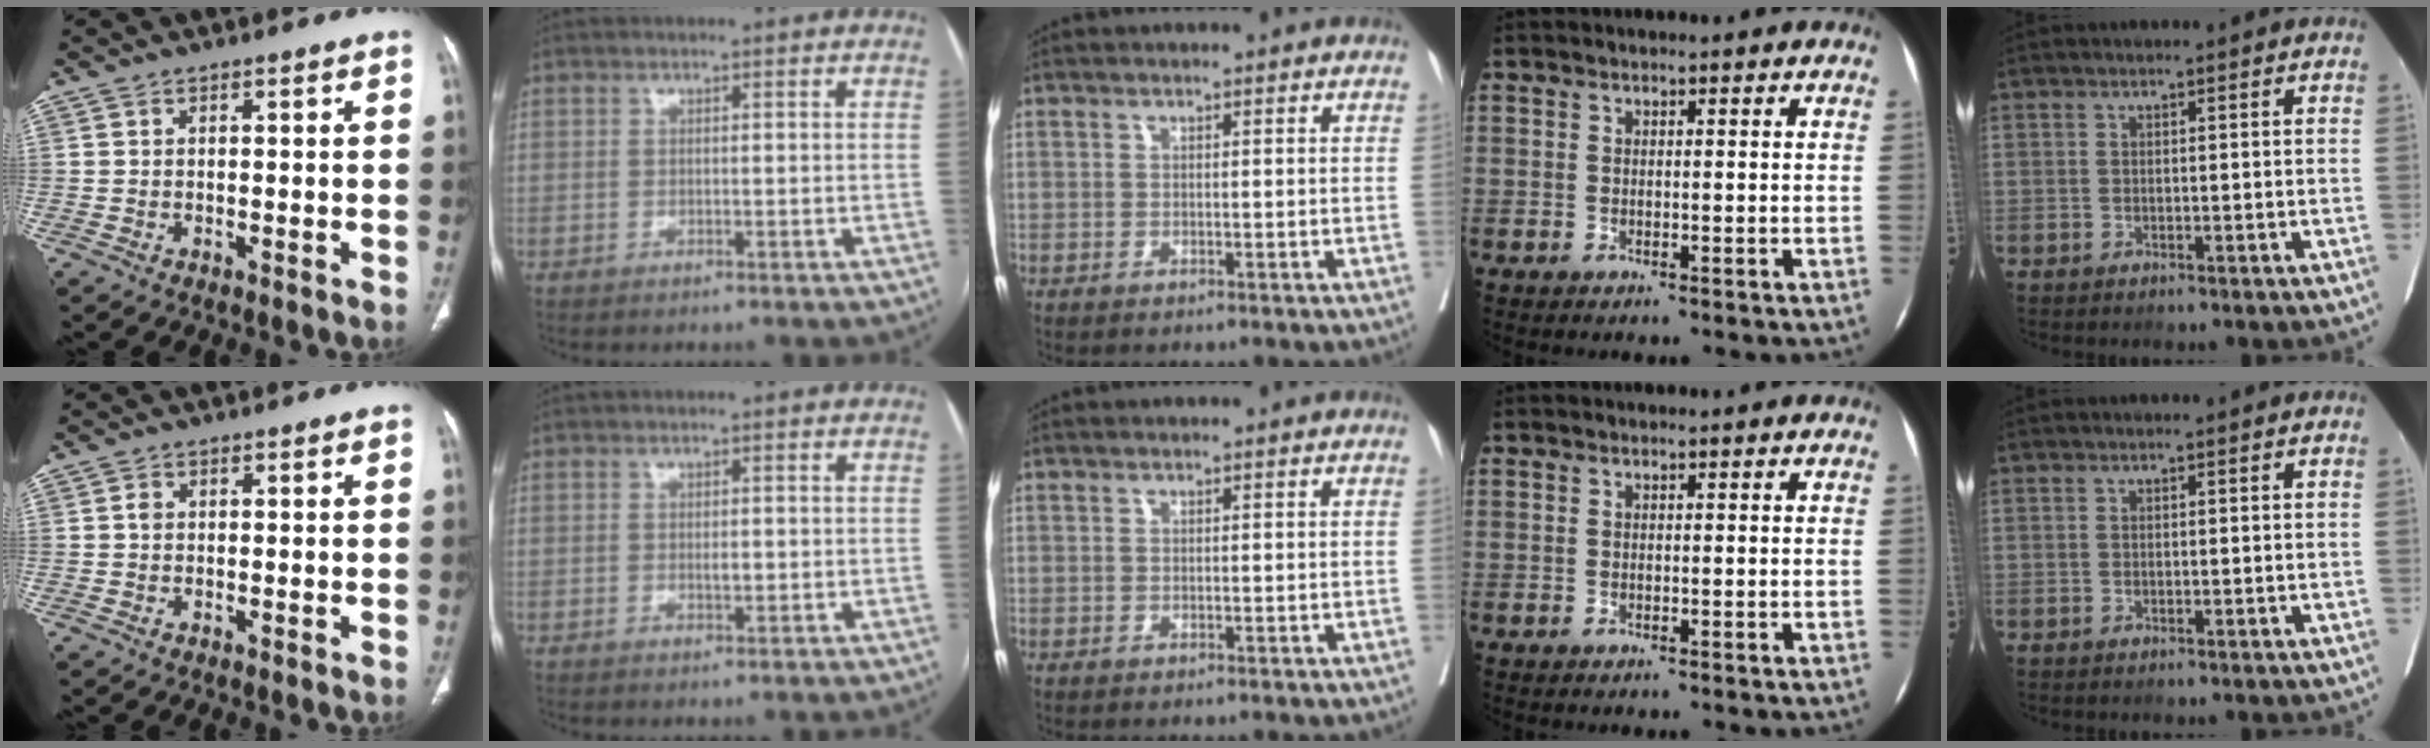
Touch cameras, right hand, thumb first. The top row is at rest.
{"thumb": {"total": 0.9, "force": [0.1, 0.8, 0.5], "torque": [-0.008, 0.002, -0.001]}, "index": {"total": 1.3, "force": [-0.1, 0.5, 1.2], "torque": [-0.021, -0.001, -0.001]}}